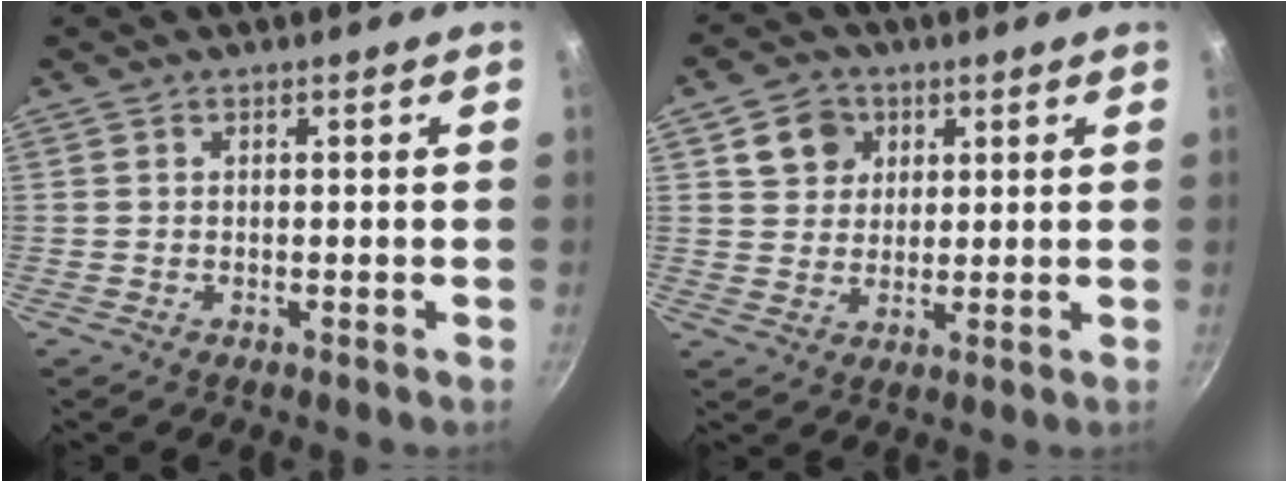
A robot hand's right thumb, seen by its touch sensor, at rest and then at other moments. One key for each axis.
{"total": 6.7, "fx": 2.7, "fy": 5.8, "fz": 2.1, "tx": -0.001, "ty": 0.003, "tz": 0.044}